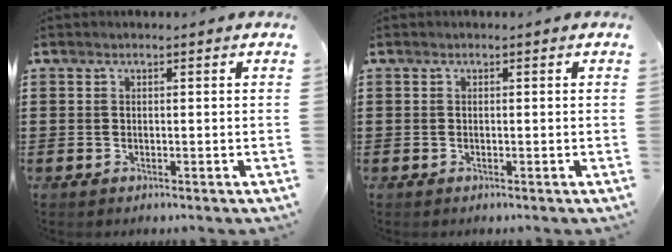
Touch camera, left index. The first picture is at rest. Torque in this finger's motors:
{"motor_torque": [-0.03, -0.01, 0.00, 0.00]}